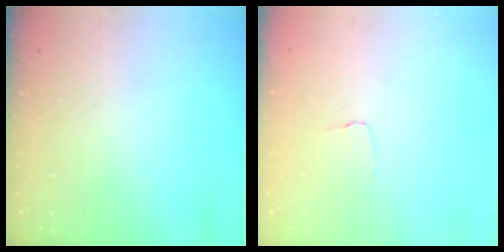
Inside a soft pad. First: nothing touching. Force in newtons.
{"total": 2.6, "press": 2.6, "slide": 0.2}